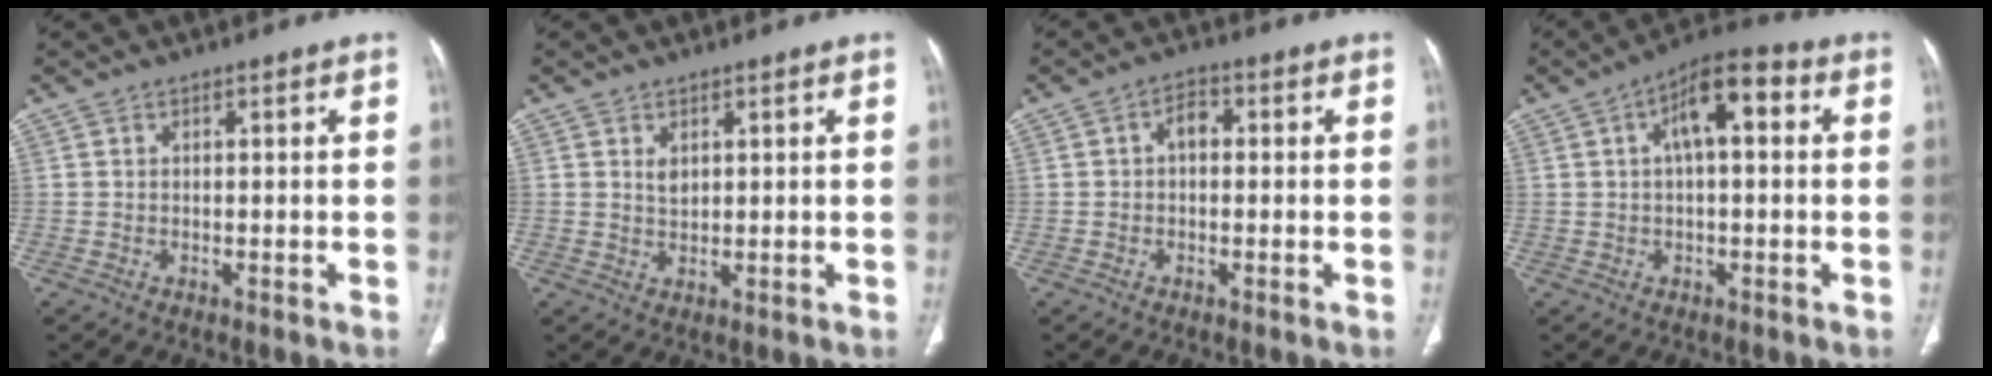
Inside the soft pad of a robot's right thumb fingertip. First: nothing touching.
{"total": 1.9, "force": [0.9, 1.2, 1.3], "torque": [-0.016, -0.007, 0.020]}
{"total": 3.3, "force": [0.1, 2.3, 2.4], "torque": [-0.027, 0.013, -0.007]}
{"total": 9.9, "force": [2.4, 4.3, 8.6], "torque": [-0.130, 0.030, 0.026]}